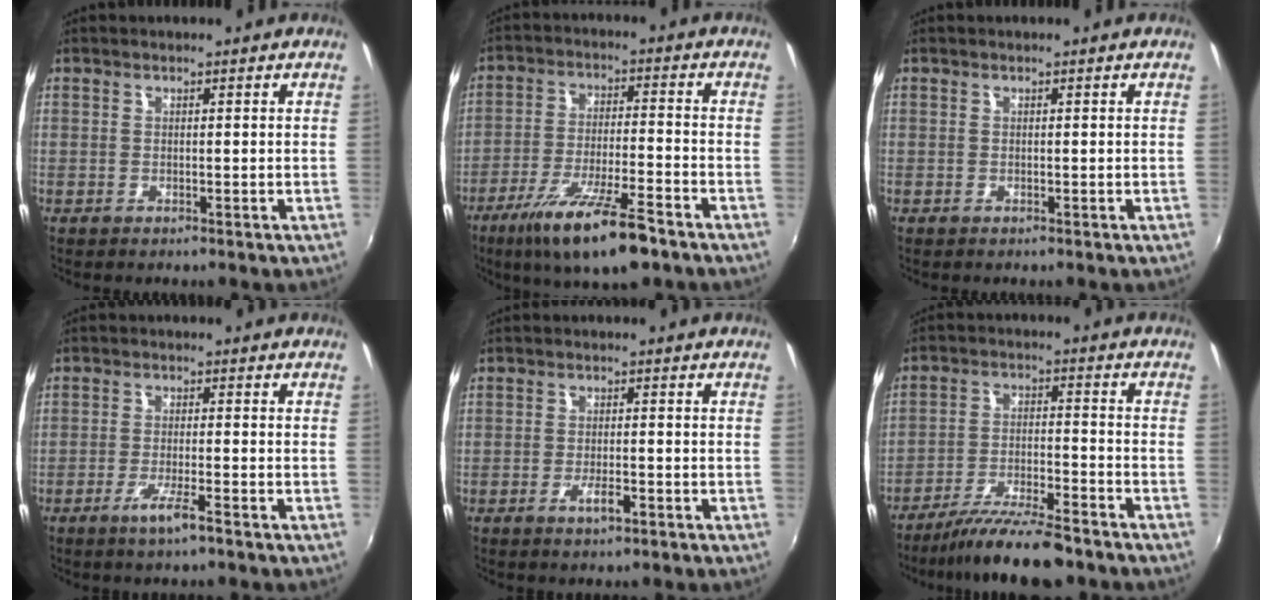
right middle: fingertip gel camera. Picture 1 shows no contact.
{"total": 13.9, "force": [-9.3, 2.5, 10.0], "torque": [-0.198, -0.030, -0.159]}
{"total": 0.0}
{"total": 4.2, "force": [-2.7, 0.0, 3.2], "torque": [-0.068, -0.008, -0.051]}
{"total": 2.8, "force": [-1.5, 0.7, 2.3], "torque": [-0.044, -0.003, -0.027]}
{"total": 12.3, "force": [-10.4, 1.7, 6.3], "torque": [-0.135, -0.020, -0.175]}